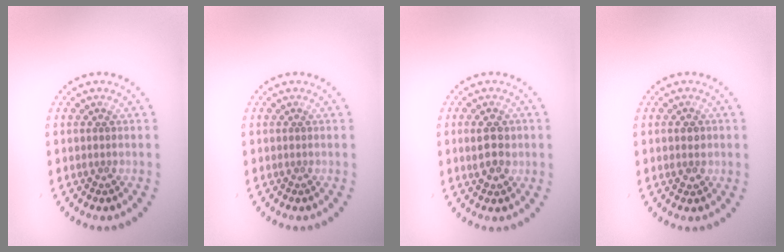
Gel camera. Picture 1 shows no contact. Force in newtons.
{"total": 0.0}
{"total": 3.0, "press": 3.0, "slide": 0.2}
{"total": 1.3, "press": 1.3, "slide": 0.3}